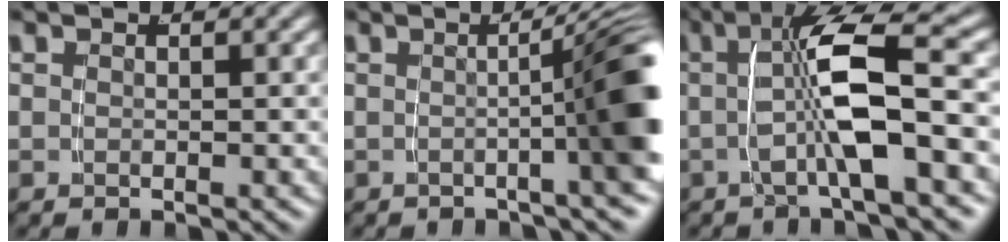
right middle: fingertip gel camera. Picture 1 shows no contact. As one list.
[{"total": 8.1, "force": [-0.7, 1.7, 7.9], "torque": [-0.071, 0.021, -0.020]}, {"total": 6.2, "force": [0.0, 1.1, 6.1], "torque": [-0.109, 0.005, 0.004]}]